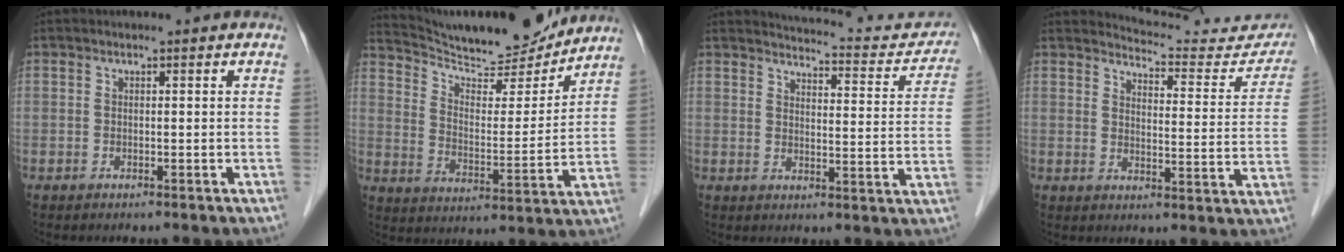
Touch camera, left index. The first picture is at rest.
{"total": 18.7, "force": [17.5, 2.4, 6.1], "torque": [-0.104, -0.011, 0.266]}
{"total": 14.0, "force": [13.3, 3.1, 3.3], "torque": [-0.017, -0.023, 0.138]}
{"total": 14.5, "force": [14.3, 2.3, 1.3], "torque": [0.004, -0.053, 0.154]}